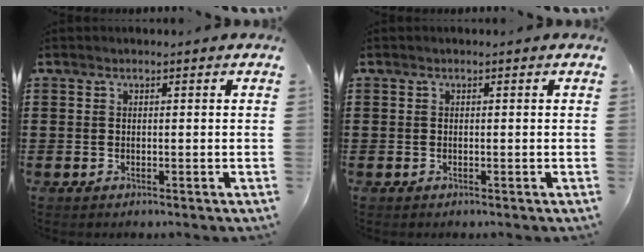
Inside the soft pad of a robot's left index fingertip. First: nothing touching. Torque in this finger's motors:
{"motor_torque": [0.00, 0.00, 0.00, 0.00]}